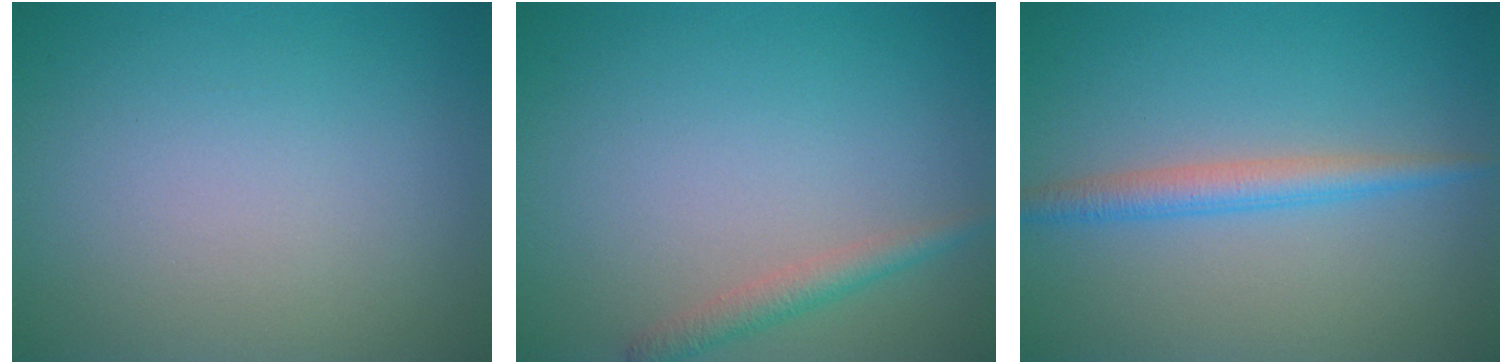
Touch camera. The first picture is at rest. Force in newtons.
{"total": 1.8, "press": 1.8, "slide": 0.1}
{"total": 2.6, "press": 2.6, "slide": 0.0}